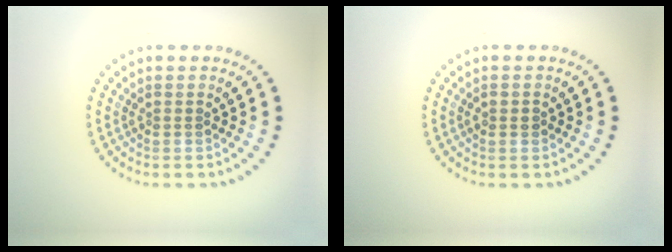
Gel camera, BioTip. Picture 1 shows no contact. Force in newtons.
{"total": 1.0, "press": 1.0, "slide": 0.2}